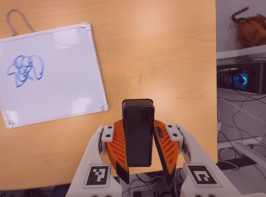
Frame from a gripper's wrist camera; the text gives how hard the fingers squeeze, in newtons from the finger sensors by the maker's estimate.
{"total": 8.0, "left": 7.5, "right": 8.6}